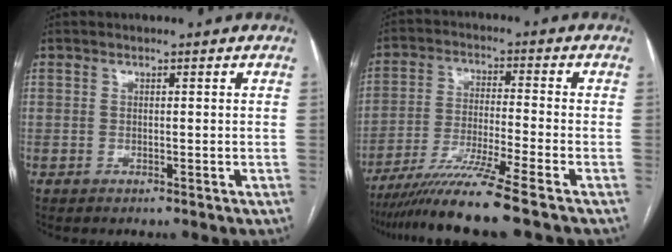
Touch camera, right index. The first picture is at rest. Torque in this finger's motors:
{"motor_torque": [1.33, -0.81, 0.68, 0.18]}